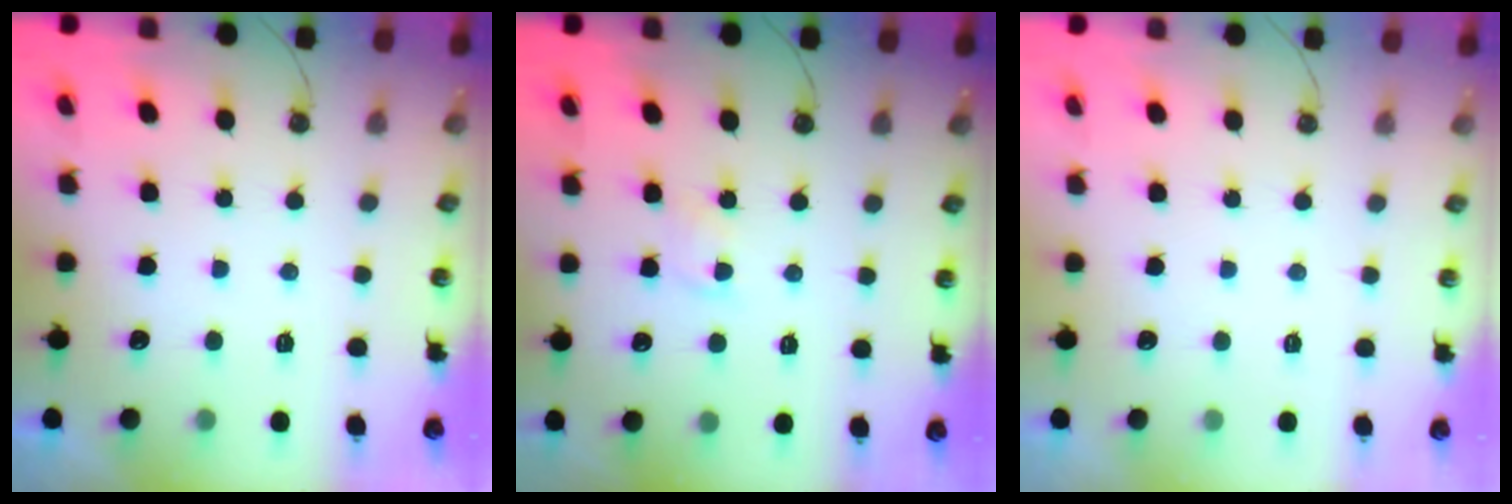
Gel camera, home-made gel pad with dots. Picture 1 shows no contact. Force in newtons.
{"total": 3.9, "press": 3.8, "slide": 0.5}
{"total": 0.0}